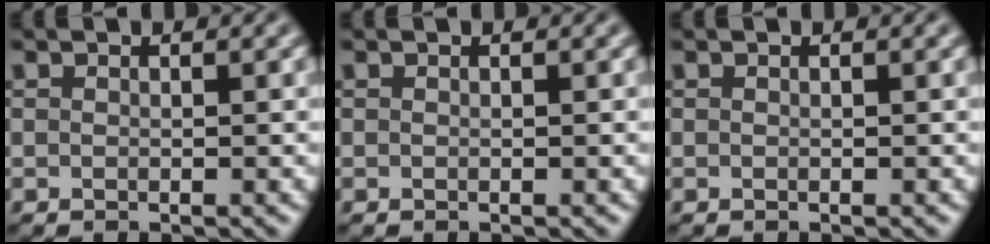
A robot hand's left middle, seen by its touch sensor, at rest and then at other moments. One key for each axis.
{"total": 0.0}
{"total": 0.0}